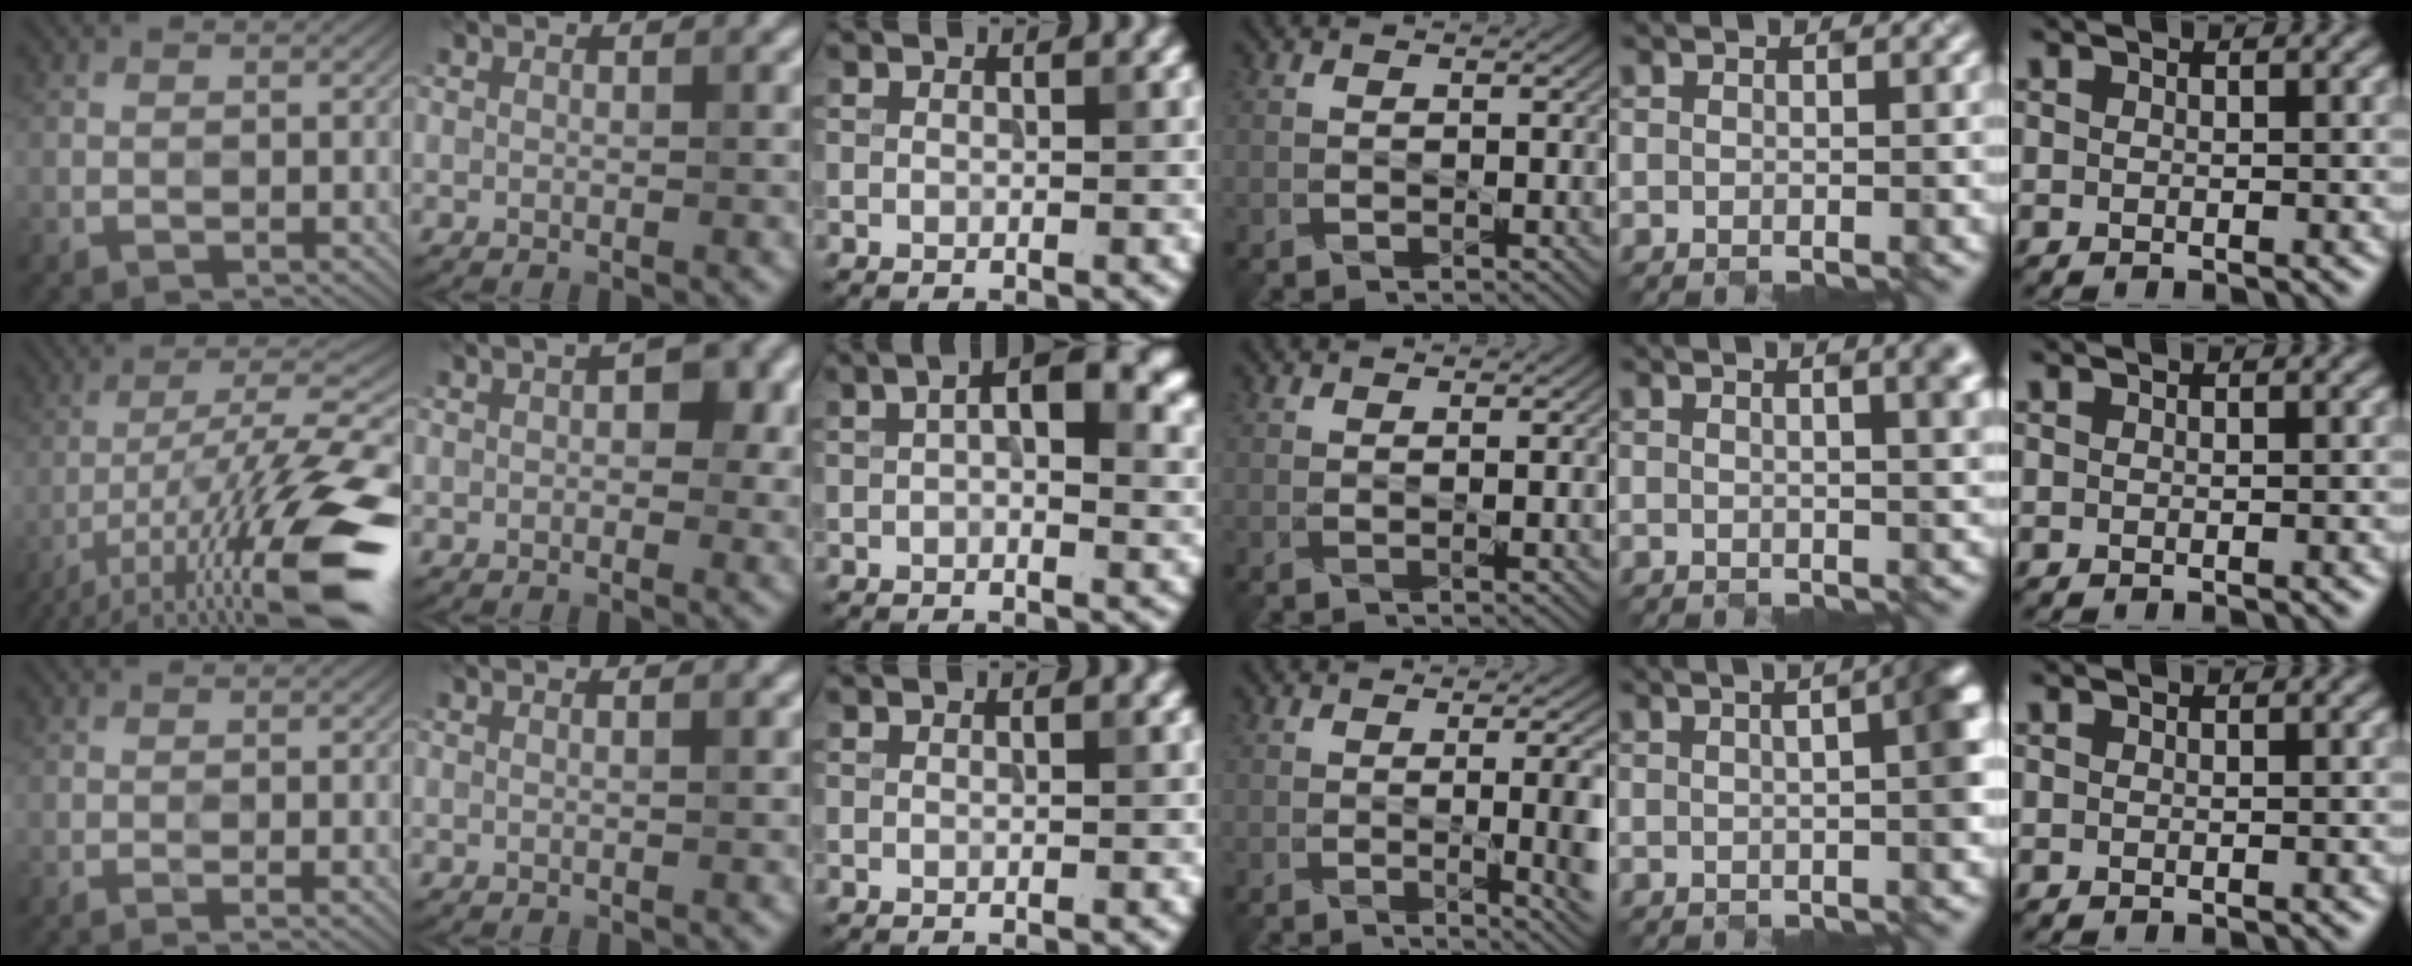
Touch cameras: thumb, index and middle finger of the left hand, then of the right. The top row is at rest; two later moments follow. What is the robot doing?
{"motion": "open", "object": "jewelry box"}